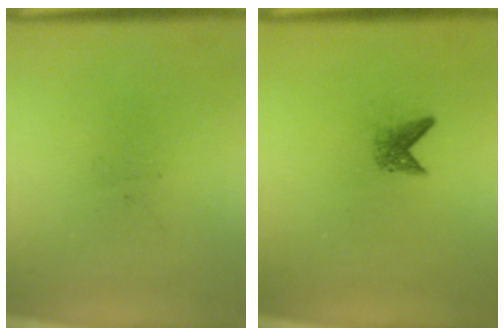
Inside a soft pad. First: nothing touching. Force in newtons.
{"total": 1.6}